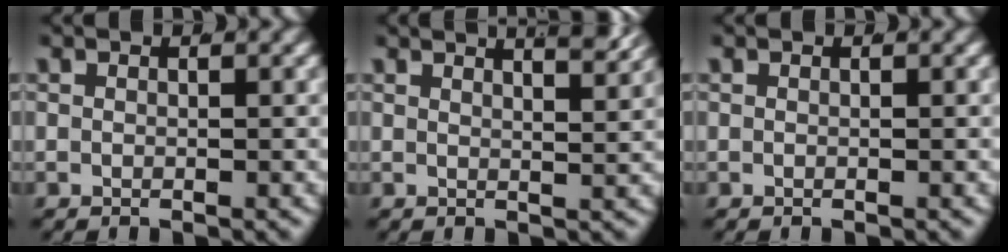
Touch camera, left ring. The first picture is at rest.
{"total": 5.4, "force": [4.0, 1.2, 3.4], "torque": [-0.035, 0.006, 0.061]}
{"total": 0.0}